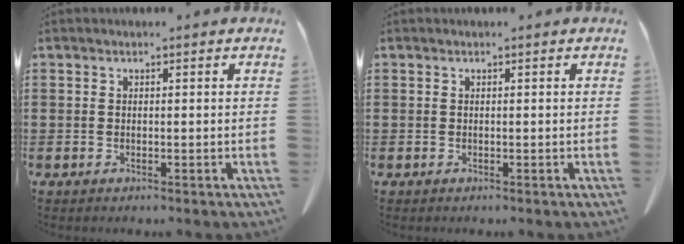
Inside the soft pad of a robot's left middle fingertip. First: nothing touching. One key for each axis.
{"total": 0.0}